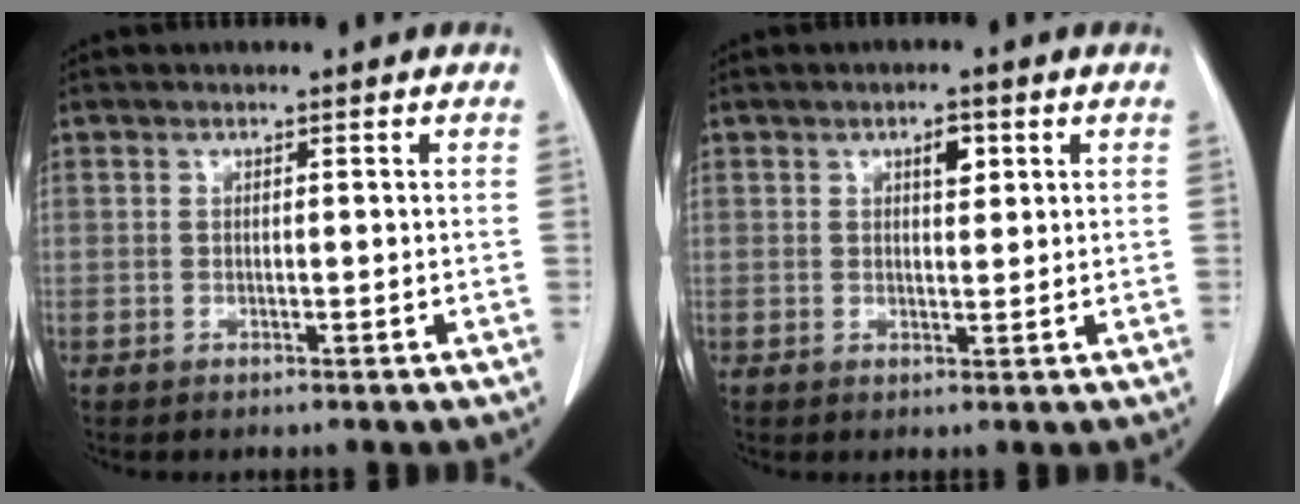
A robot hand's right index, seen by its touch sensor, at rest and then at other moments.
{"total": 2.6, "force": [1.1, 1.1, 2.0], "torque": [-0.032, -0.001, 0.018]}